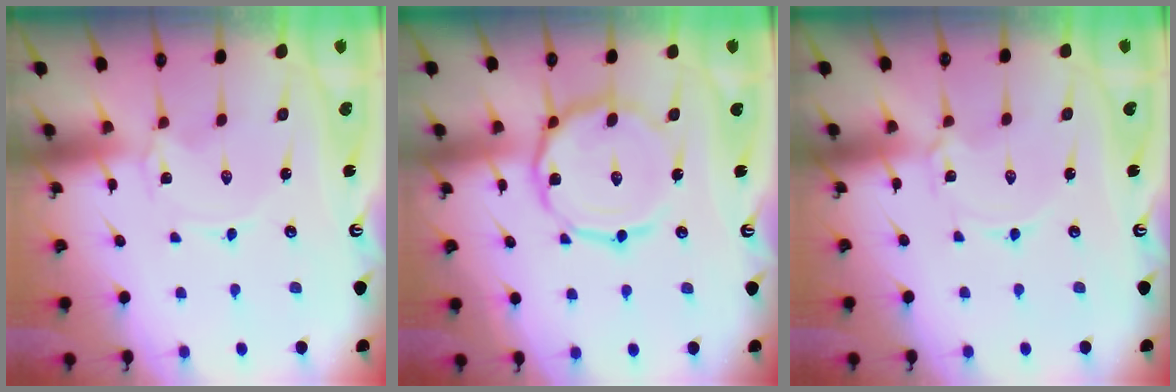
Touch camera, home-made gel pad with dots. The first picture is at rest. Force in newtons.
{"total": 13.4, "press": 13.4, "slide": 0.9}
{"total": 1.2, "press": 1.2, "slide": 0.2}